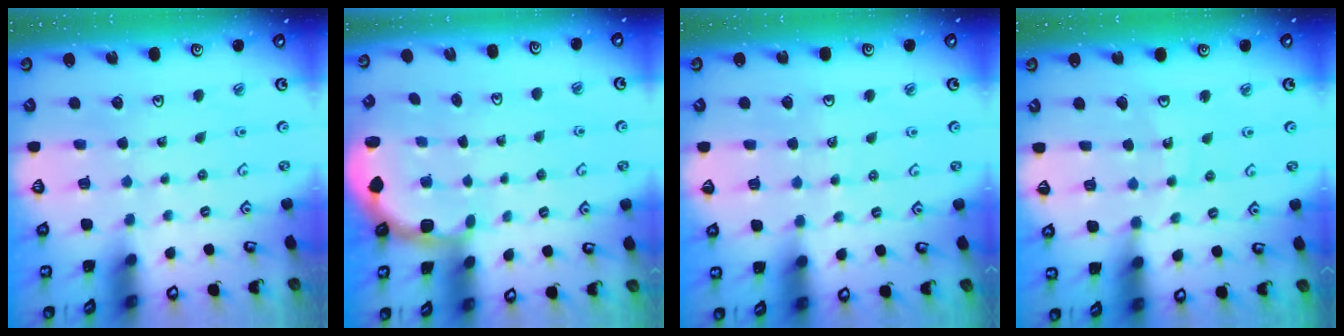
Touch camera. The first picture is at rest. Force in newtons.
{"total": 2.3, "press": 2.2, "slide": 0.6}
{"total": 4.3, "press": 4.3, "slide": 0.3}
{"total": 8.9, "press": 8.9, "slide": 1.0}